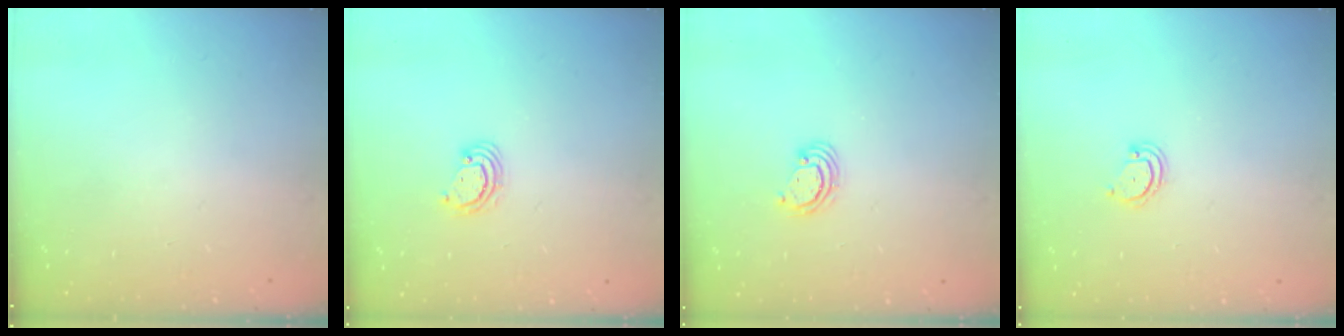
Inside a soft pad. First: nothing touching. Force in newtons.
{"total": 3.3, "press": 3.3, "slide": 0.2}
{"total": 2.5, "press": 2.5, "slide": 0.2}
{"total": 2.5, "press": 2.5, "slide": 0.2}